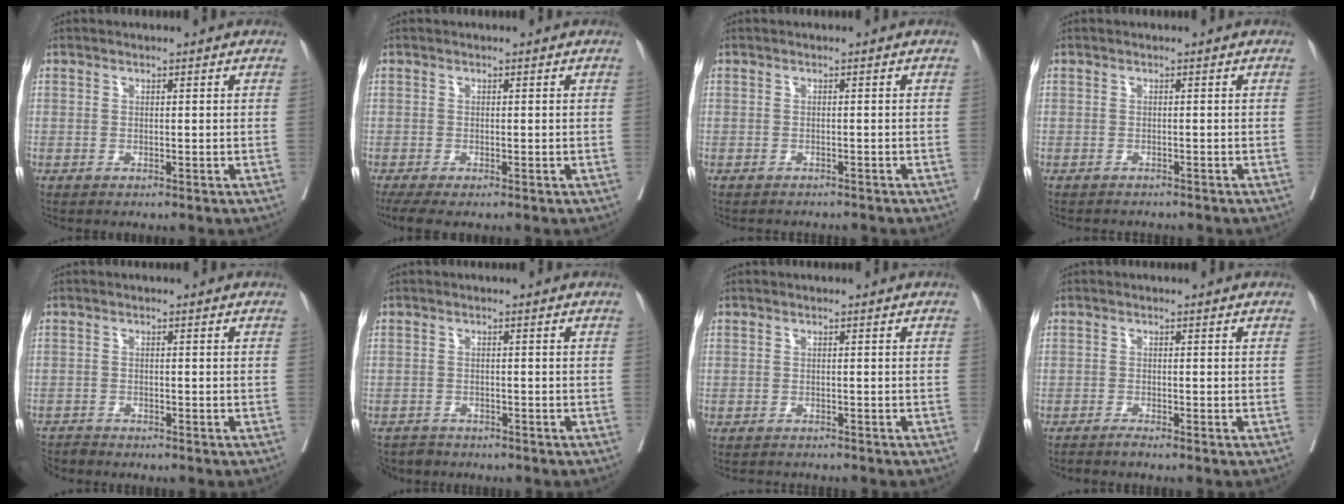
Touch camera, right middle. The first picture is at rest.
{"total": 3.4, "force": [-2.5, 0.7, 2.3], "torque": [-0.046, -0.013, -0.045]}
{"total": 3.8, "force": [-3.6, 0.9, 0.7], "torque": [-0.004, -0.005, -0.045]}
{"total": 3.4, "force": [-3.2, 0.7, 0.8], "torque": [-0.007, -0.004, -0.042]}
{"total": 3.5, "force": [-3.4, 0.5, -0.2], "torque": [0.007, -0.012, -0.065]}
{"total": 4.9, "force": [-4.5, 1.9, 0.1], "torque": [0.004, -0.008, -0.075]}
{"total": 3.6, "force": [-3.5, 0.6, 0.8], "torque": [-0.007, -0.006, -0.049]}
{"total": 1.2, "force": [-1.1, -0.5, 0.3], "torque": [-0.007, 0.000, -0.022]}